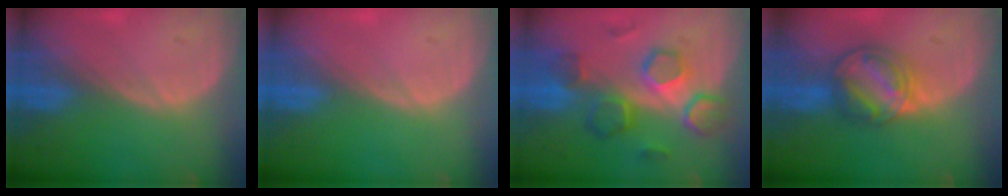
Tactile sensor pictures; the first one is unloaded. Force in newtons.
{"total": 0.0}
{"total": 8.4, "press": 8.3, "slide": 1.4}
{"total": 7.4, "press": 6.6, "slide": 3.2}